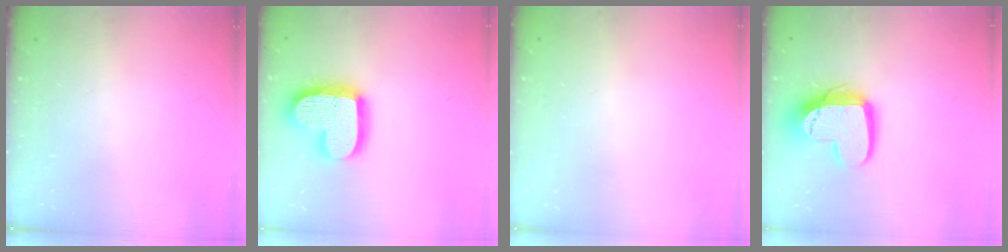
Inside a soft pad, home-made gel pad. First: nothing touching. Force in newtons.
{"total": 17.8, "press": 17.8, "slide": 1.3}
{"total": 0.0}
{"total": 14.0, "press": 13.9, "slide": 1.3}